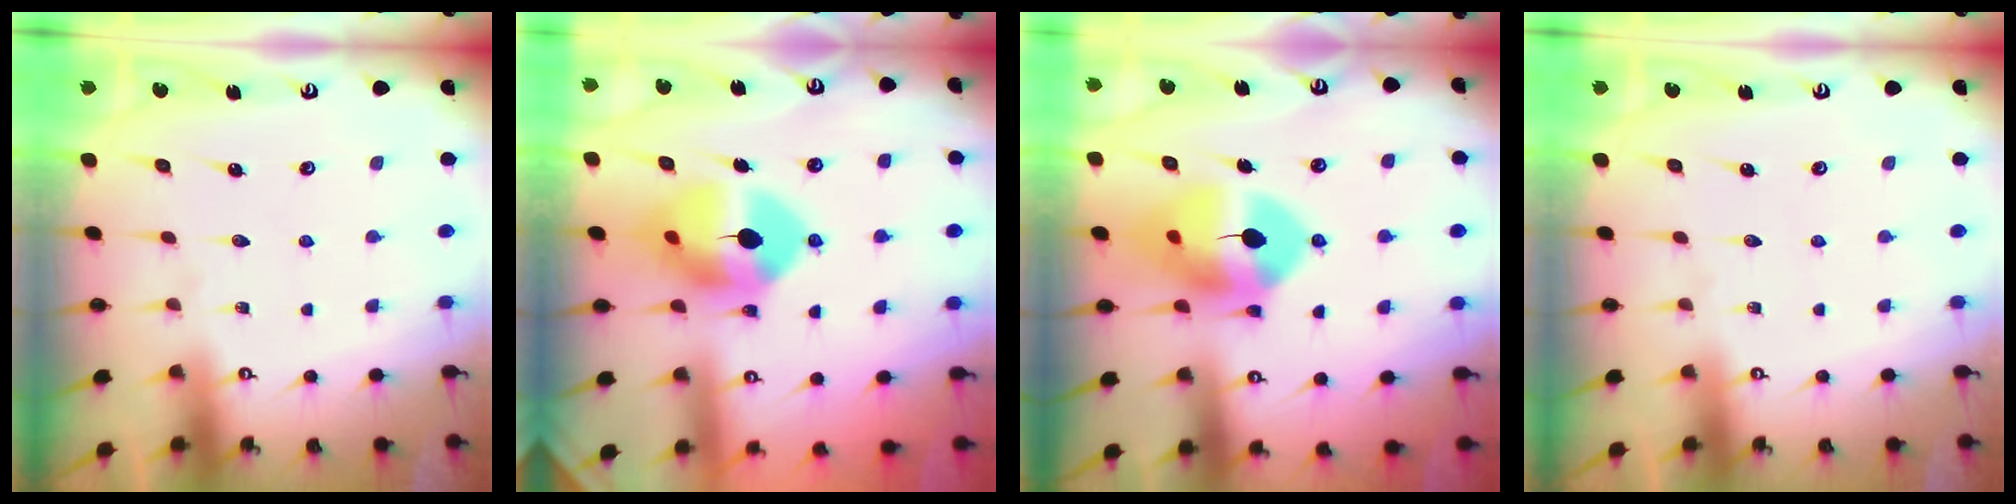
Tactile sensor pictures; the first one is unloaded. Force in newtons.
{"total": 12.9, "press": 12.8, "slide": 1.6}
{"total": 13.7, "press": 13.5, "slide": 2.2}
{"total": 0.0}